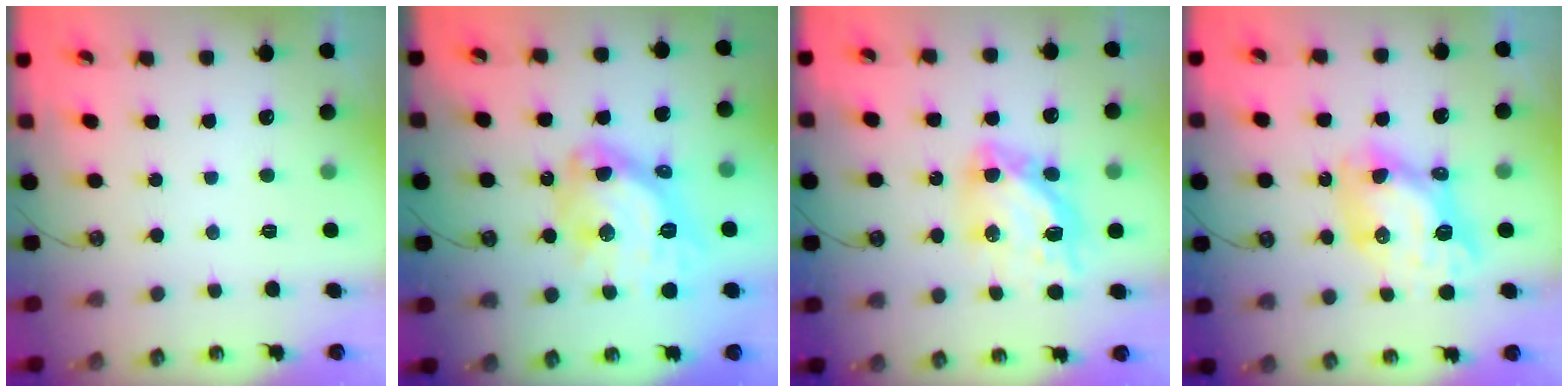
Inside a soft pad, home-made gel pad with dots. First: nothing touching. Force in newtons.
{"total": 17.0, "press": 16.9, "slide": 1.8}
{"total": 12.7, "press": 12.7, "slide": 1.4}
{"total": 11.3, "press": 11.2, "slide": 1.5}